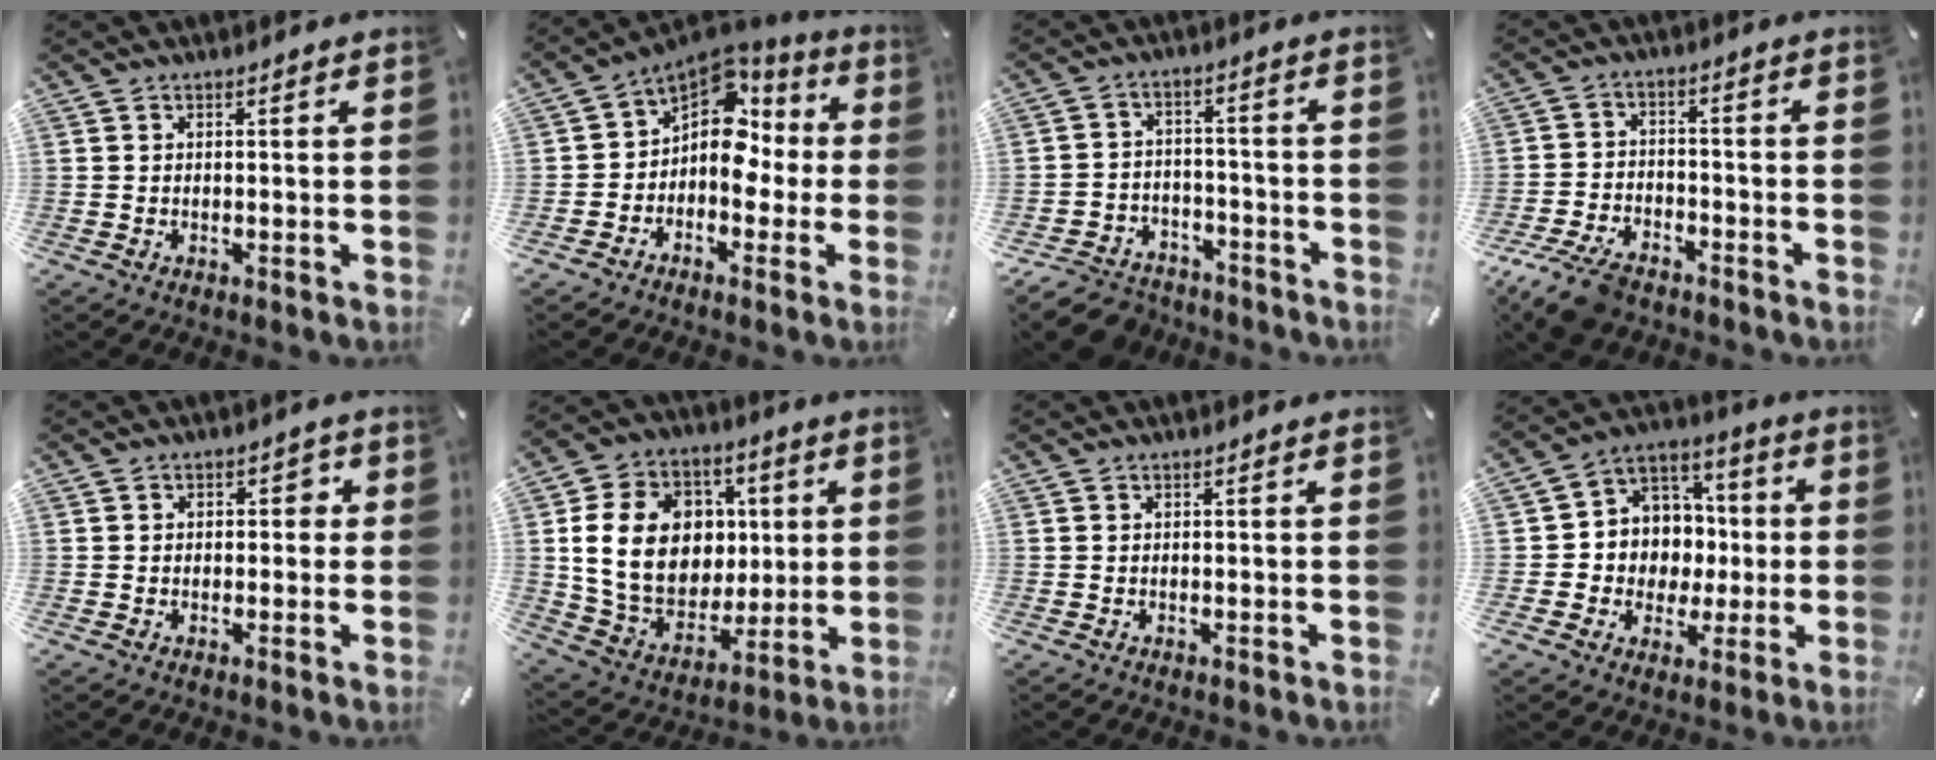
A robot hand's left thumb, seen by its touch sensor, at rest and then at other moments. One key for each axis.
{"total": 10.7, "fx": 1.9, "fy": 8.2, "fz": 6.6, "tx": -0.116, "ty": -0.022, "tz": 0.032}
{"total": 7.3, "fx": -5.3, "fy": 4.6, "fz": 2.1, "tx": -0.040, "ty": 0.029, "tz": -0.098}
{"total": 8.9, "fx": -6.8, "fy": 4.1, "fz": 4.1, "tx": -0.081, "ty": 0.033, "tz": -0.128}
{"total": 2.7, "fx": -0.2, "fy": 2.1, "fz": 1.8, "tx": -0.012, "ty": 0.004, "tz": -0.014}
{"total": 19.7, "fx": 2.9, "fy": 16.1, "fz": 10.9, "tx": -0.205, "ty": -0.005, "tz": 0.063}
{"total": 0.0}
{"total": 10.3, "fx": -0.8, "fy": 10.1, "fz": 1.2, "tx": -0.022, "ty": -0.005, "tz": -0.002}